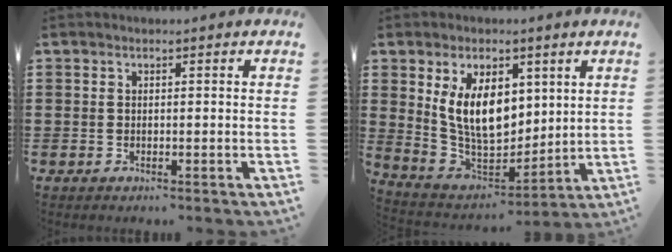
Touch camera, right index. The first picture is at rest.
{"total": 10.1, "force": [3.0, 6.2, 7.3], "torque": [-0.169, 0.000, 0.053]}